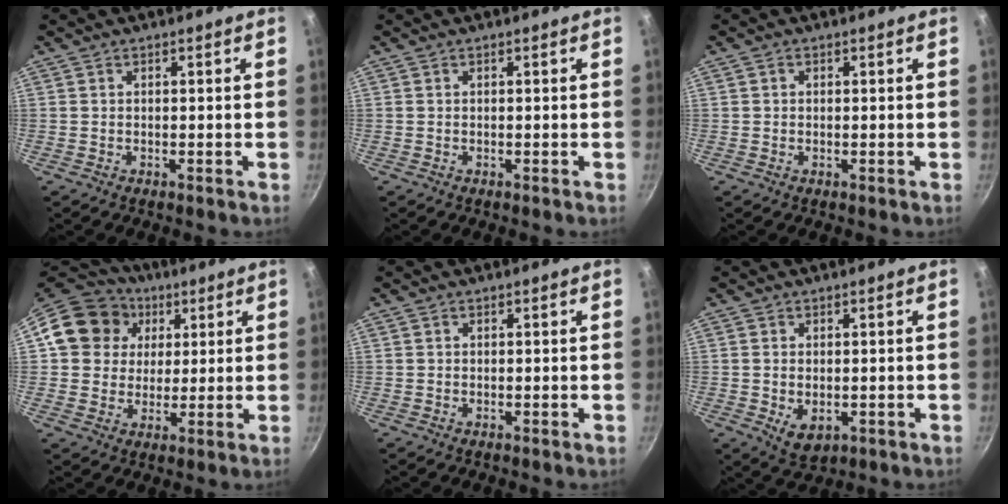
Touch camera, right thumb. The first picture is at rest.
{"total": 0.0}
{"total": 0.7, "force": [0.1, 0.7, 0.3], "torque": [-0.002, 0.002, 0.001]}
{"total": 14.6, "force": [4.3, 12.9, 5.4], "torque": [-0.074, 0.017, 0.065]}
{"total": 0.0}
{"total": 5.0, "force": [-0.7, 3.4, 3.7], "torque": [-0.056, -0.014, -0.004]}